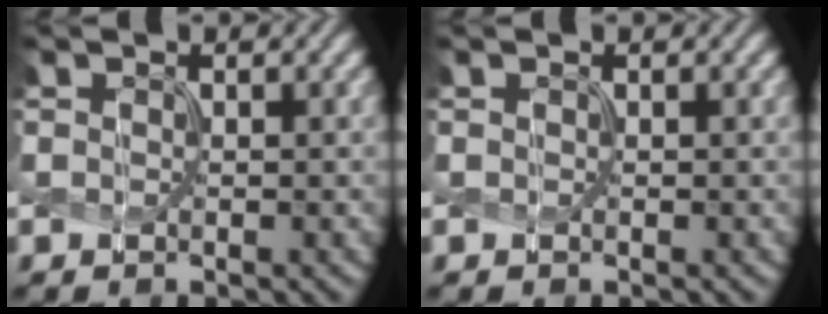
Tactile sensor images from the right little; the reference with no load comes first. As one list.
[{"total": 0.0}]